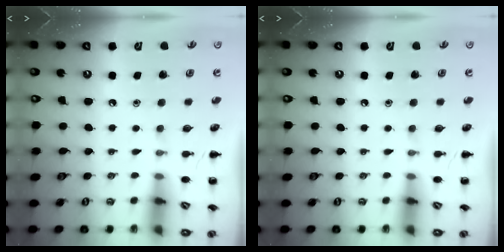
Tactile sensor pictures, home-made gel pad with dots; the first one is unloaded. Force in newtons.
{"total": 0.0}